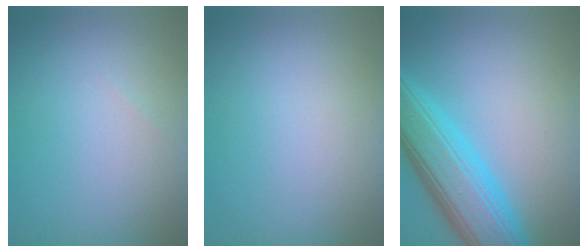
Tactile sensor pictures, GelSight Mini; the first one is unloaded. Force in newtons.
{"total": 0.0}
{"total": 8.3, "press": 8.3, "slide": 0.2}